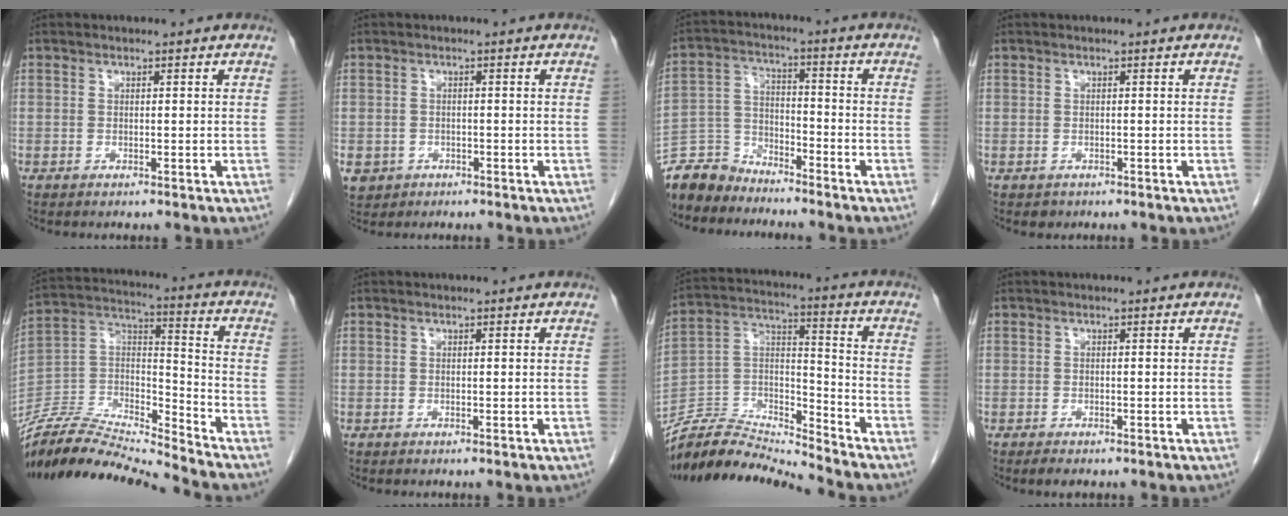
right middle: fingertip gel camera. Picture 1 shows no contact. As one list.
[{"total": 4.9, "force": [-2.3, 4.2, 1.0], "torque": [-0.025, 0.004, -0.034]}, {"total": 7.7, "force": [-7.3, 2.4, 0.2], "torque": [-0.007, 0.008, -0.146]}, {"total": 0.6, "force": [-0.4, 0.5, 0.1], "torque": [-0.004, 0.001, -0.002]}, {"total": 18.9, "force": [-18.0, 0.3, 5.8], "torque": [-0.114, 0.023, -0.328]}, {"total": 0.0}, {"total": 14.1, "force": [-13.9, -0.2, 2.7], "torque": [-0.052, 0.038, -0.267]}, {"total": 1.3, "force": [-1.0, 0.3, 0.7], "torque": [-0.013, -0.003, -0.014]}]